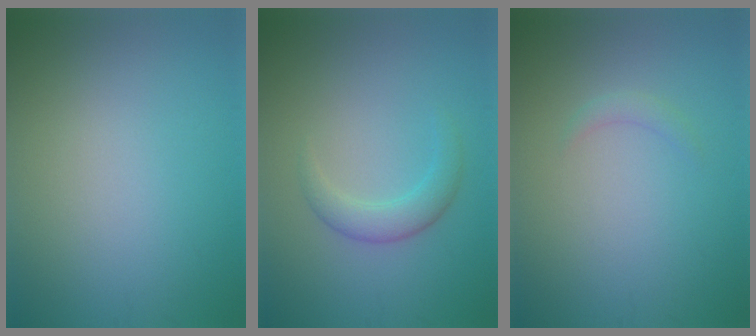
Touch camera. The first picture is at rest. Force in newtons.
{"total": 2.4, "press": 2.4, "slide": 0.1}
{"total": 1.0, "press": 1.0, "slide": 0.1}